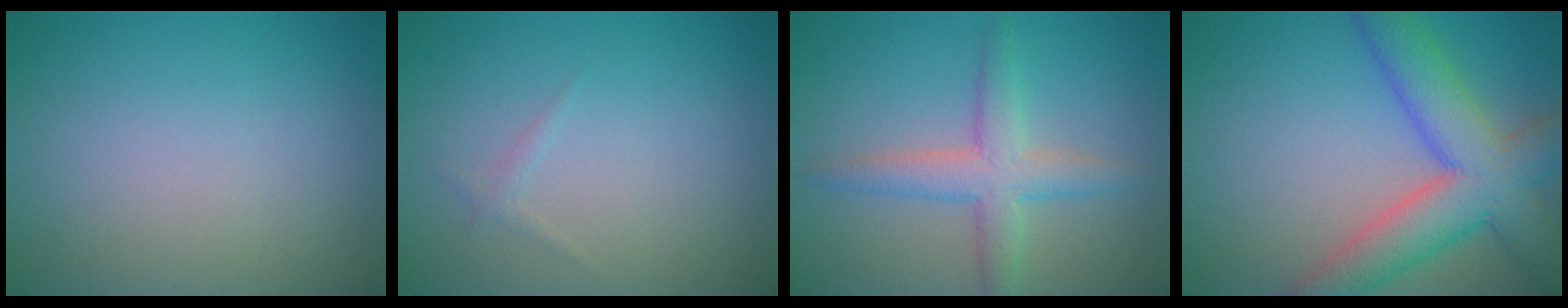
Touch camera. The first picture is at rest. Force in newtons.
{"total": 0.6, "press": 0.6, "slide": 0.1}
{"total": 4.0, "press": 4.0, "slide": 0.1}
{"total": 8.5, "press": 8.5, "slide": 0.4}